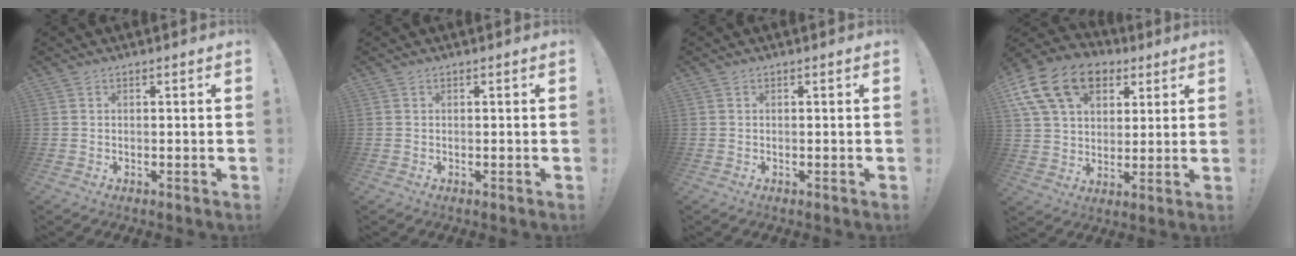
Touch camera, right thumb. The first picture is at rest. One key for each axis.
{"total": 0.0}
{"total": 0.0}
{"total": 18.7, "fx": 8.8, "fy": 12.7, "fz": 10.6, "tx": -0.183, "ty": -0.036, "tz": 0.163}